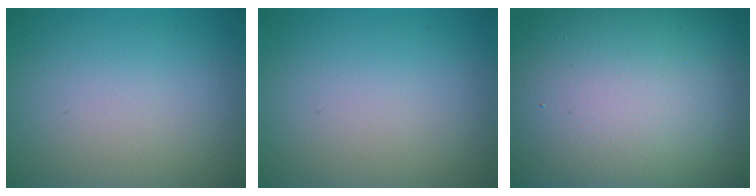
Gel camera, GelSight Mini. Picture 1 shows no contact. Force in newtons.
{"total": 0.0}
{"total": 22.5, "press": 22.5, "slide": 1.3}